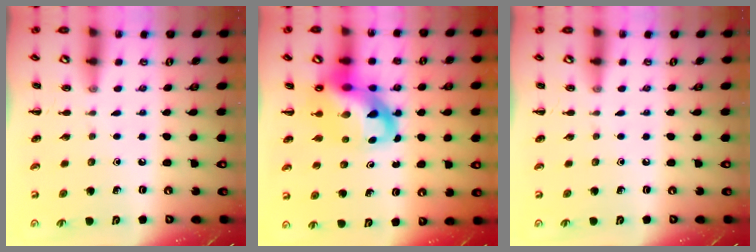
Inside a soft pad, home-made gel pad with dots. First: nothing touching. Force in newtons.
{"total": 14.9, "press": 14.3, "slide": 4.1}
{"total": 0.0}